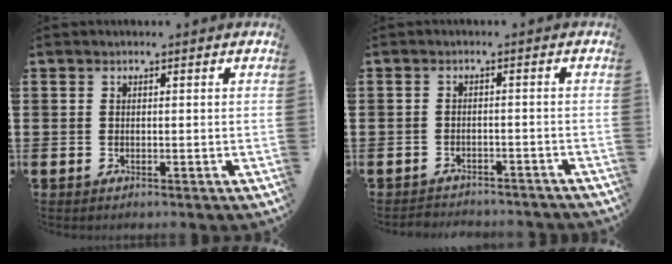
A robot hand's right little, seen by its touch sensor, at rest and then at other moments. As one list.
[{"total": 2.0, "force": [-1.9, 0.1, -0.1], "torque": [-0.005, 0.003, -0.043]}]